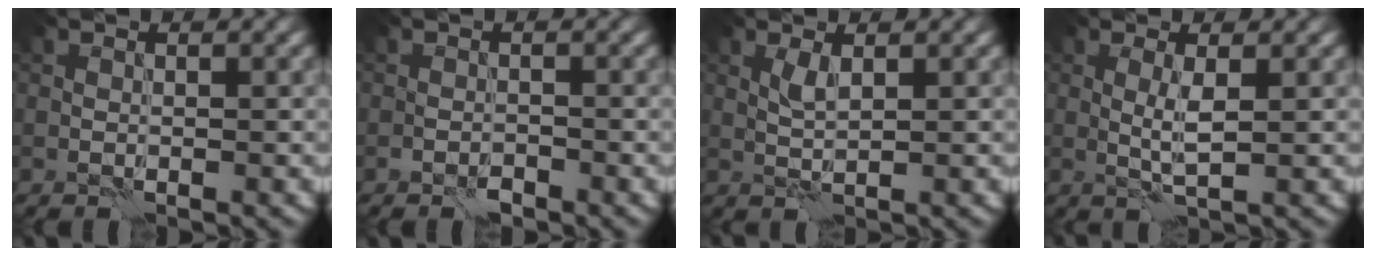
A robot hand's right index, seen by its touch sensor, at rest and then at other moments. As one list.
[{"total": 0.8, "force": [-0.7, 0.3, 0.2], "torque": [0.001, 0.003, -0.014]}, {"total": 1.5, "force": [0.7, 0.1, 1.3], "torque": [-0.031, 0.003, 0.015]}, {"total": 2.0, "force": [0.4, 0.0, 2.0], "torque": [-0.043, 0.003, 0.008]}]